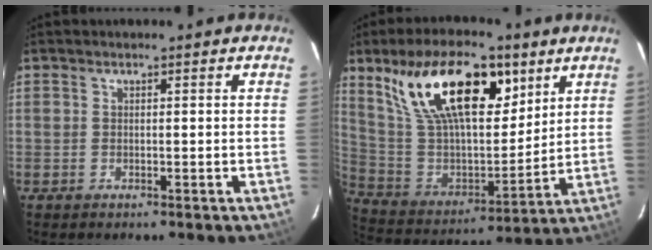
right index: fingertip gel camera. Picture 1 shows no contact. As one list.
[{"total": 23.6, "force": [12.3, 11.0, 16.9], "torque": [-0.311, 0.026, 0.230]}]